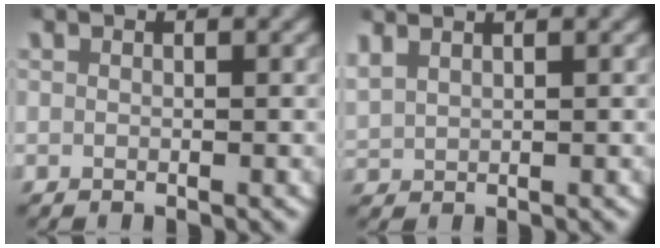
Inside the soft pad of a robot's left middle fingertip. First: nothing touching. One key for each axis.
{"total": 3.0, "fx": 2.0, "fy": 1.7, "fz": 1.3, "tx": -0.033, "ty": 0.011, "tz": 0.039}